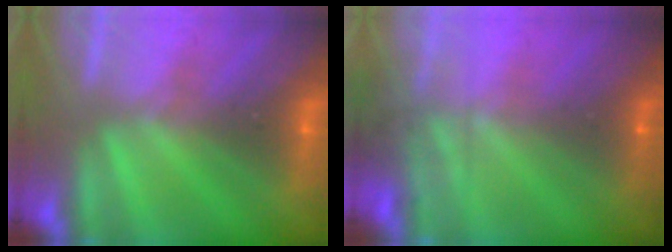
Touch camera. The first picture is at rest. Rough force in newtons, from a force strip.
{"total": 11.2}